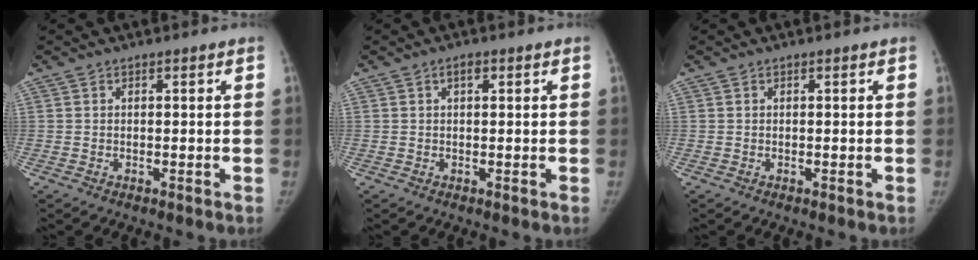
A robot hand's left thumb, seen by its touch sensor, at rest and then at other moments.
{"total": 1.4, "force": [0.6, 0.7, 1.0], "torque": [-0.013, 0.005, 0.005]}
{"total": 0.0}